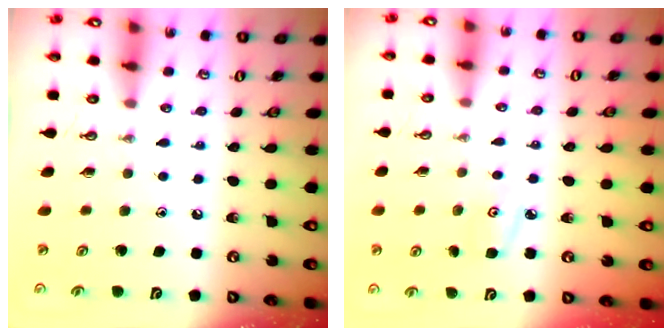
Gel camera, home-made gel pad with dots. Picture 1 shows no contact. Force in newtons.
{"total": 3.4, "press": 3.4, "slide": 0.4}